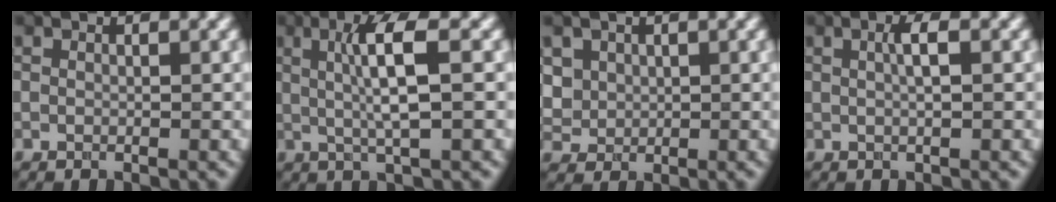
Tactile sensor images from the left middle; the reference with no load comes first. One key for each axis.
{"total": 4.8, "fx": 0.6, "fy": 0.8, "fz": 4.7, "tx": -0.087, "ty": 0.001, "tz": 0.016}
{"total": 3.0, "fx": 1.1, "fy": 2.6, "fz": 1.1, "tx": -0.037, "ty": 0.004, "tz": 0.041}
{"total": 1.8, "fx": 0.2, "fy": 0.3, "fz": 1.8, "tx": -0.031, "ty": 0.005, "tz": 0.003}